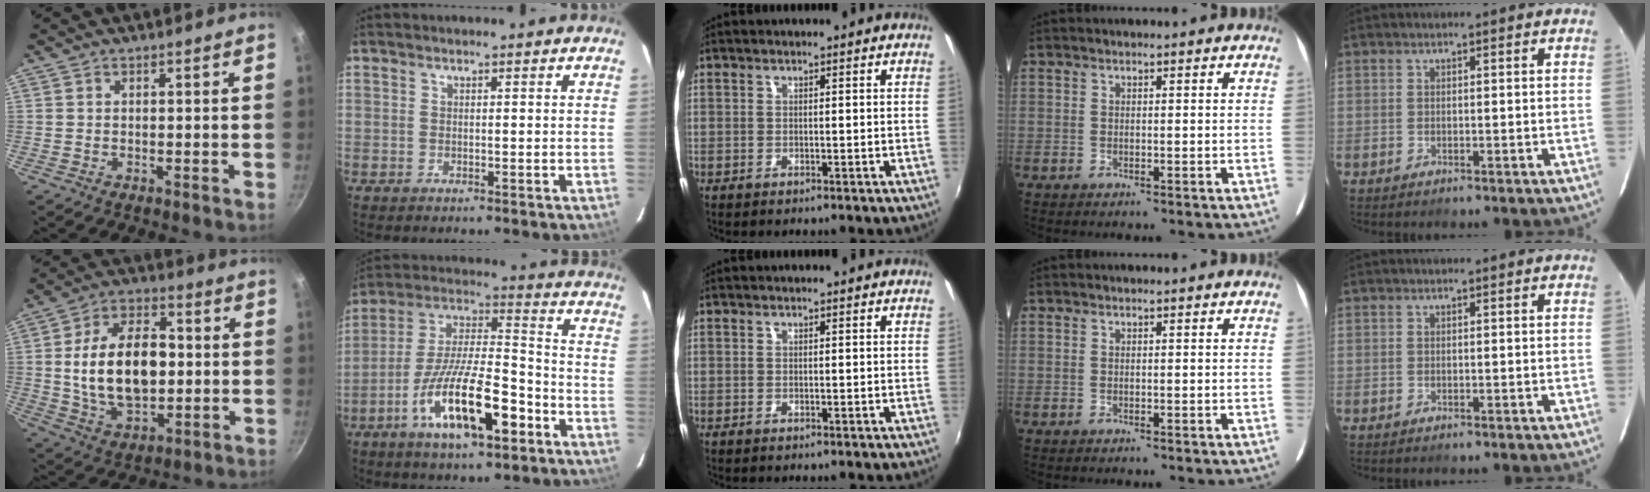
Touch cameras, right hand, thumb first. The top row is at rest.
{"thumb": {"total": 18.6, "force": [0.3, 11.4, 14.7], "torque": [-0.227, 0.015, 0.008]}, "index": {"total": 18.4, "force": [-8.6, 5.3, 15.3], "torque": [-0.285, -0.011, -0.152]}}